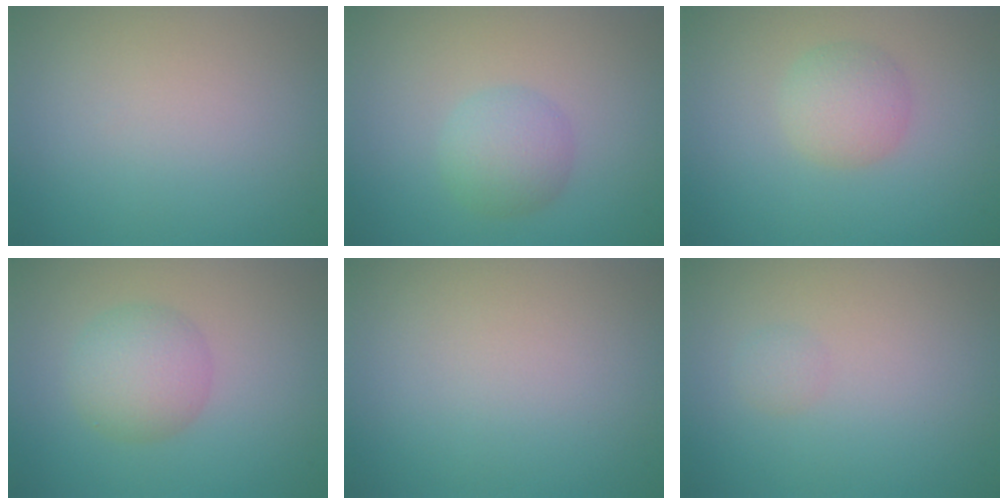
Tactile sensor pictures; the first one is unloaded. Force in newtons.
{"total": 2.9, "press": 2.9, "slide": 0.0}
{"total": 2.7, "press": 2.7, "slide": 0.1}
{"total": 3.7, "press": 3.7, "slide": 0.3}
{"total": 0.0}
{"total": 0.8, "press": 0.8, "slide": 0.1}